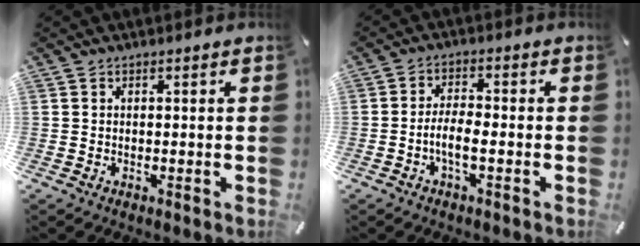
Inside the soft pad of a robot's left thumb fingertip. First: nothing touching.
{"total": 5.4, "force": [-1.9, 1.7, 4.7], "torque": [-0.101, 0.000, -0.039]}